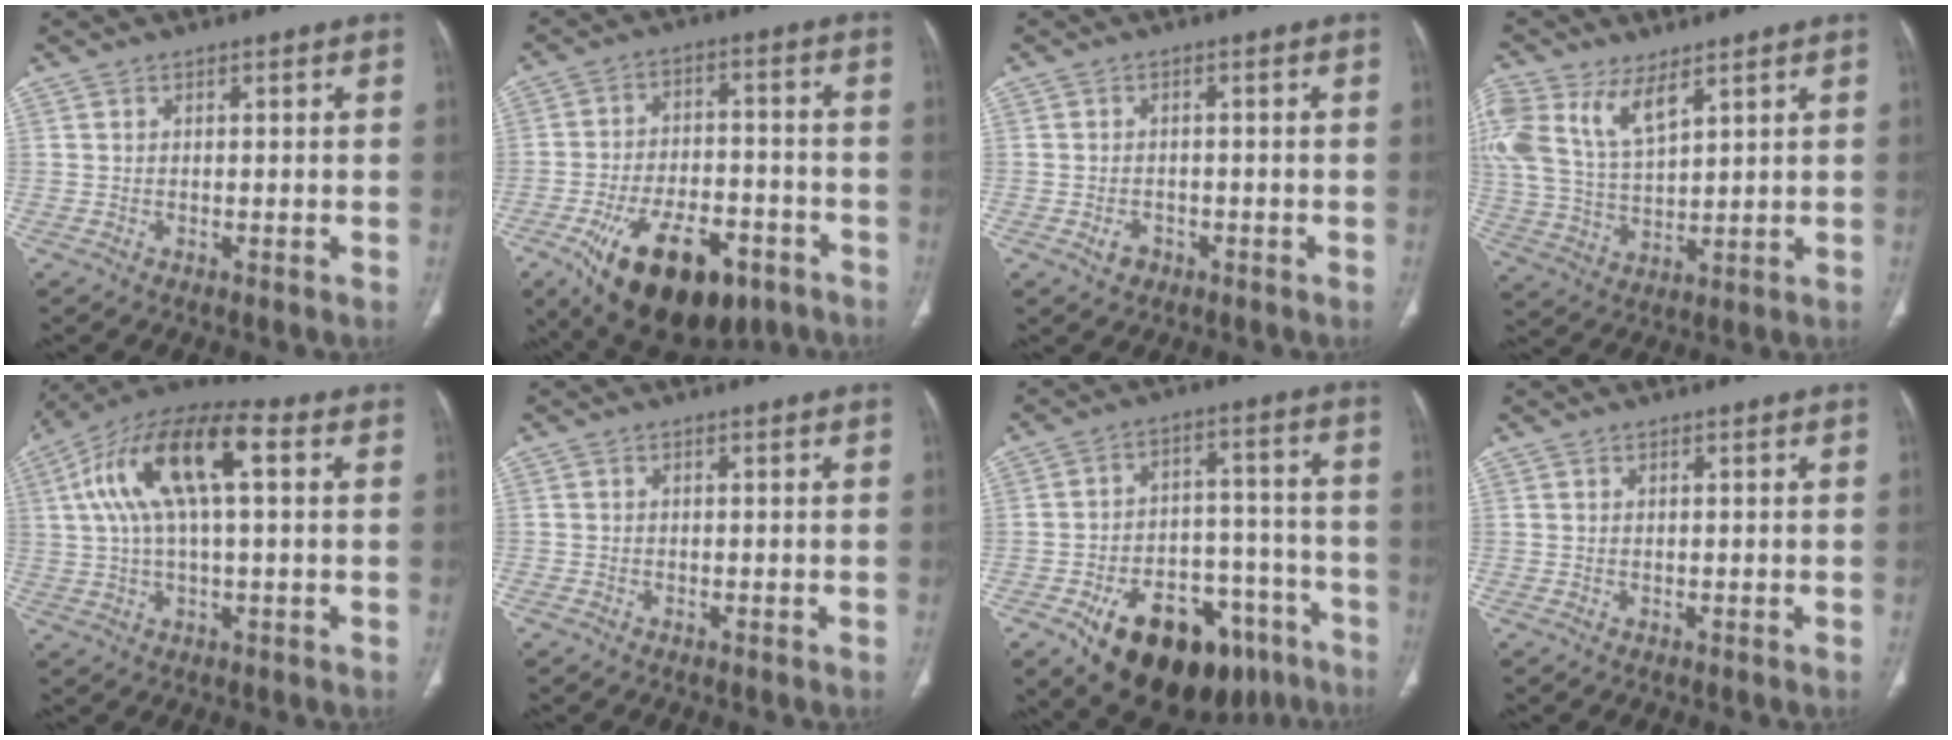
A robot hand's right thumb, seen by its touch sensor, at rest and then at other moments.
{"total": 20.7, "force": [-10.9, 10.7, 13.9], "torque": [-0.227, 0.040, -0.160]}
{"total": 2.5, "force": [-1.2, 1.9, 1.1], "torque": [-0.015, 0.009, -0.014]}
{"total": 13.2, "force": [7.2, 6.5, 8.9], "torque": [-0.187, -0.014, 0.151]}
{"total": 17.2, "force": [4.1, 6.7, 15.3], "torque": [-0.294, 0.038, 0.065]}
{"total": 0.8, "force": [-0.5, 0.6, 0.1], "torque": [-0.005, 0.003, -0.011]}
{"total": 23.8, "force": [-13.5, 13.3, 14.5], "torque": [-0.170, 0.079, -0.191]}
{"total": 0.0}